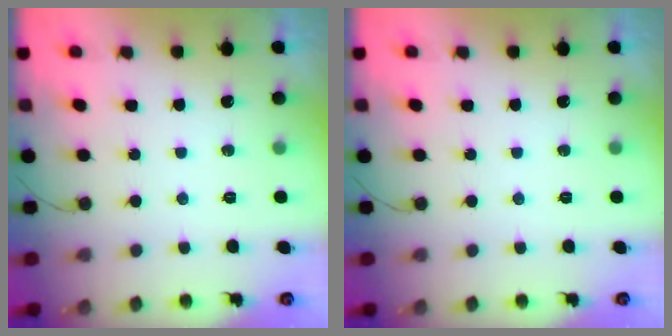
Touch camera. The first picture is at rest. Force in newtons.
{"total": 0.0}